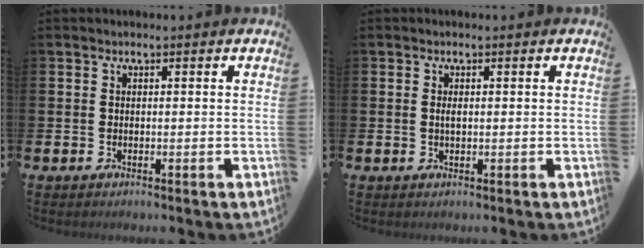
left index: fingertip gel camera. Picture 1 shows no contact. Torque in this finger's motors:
{"motor_torque": [0.29, 0.32, 0.01, 0.06]}